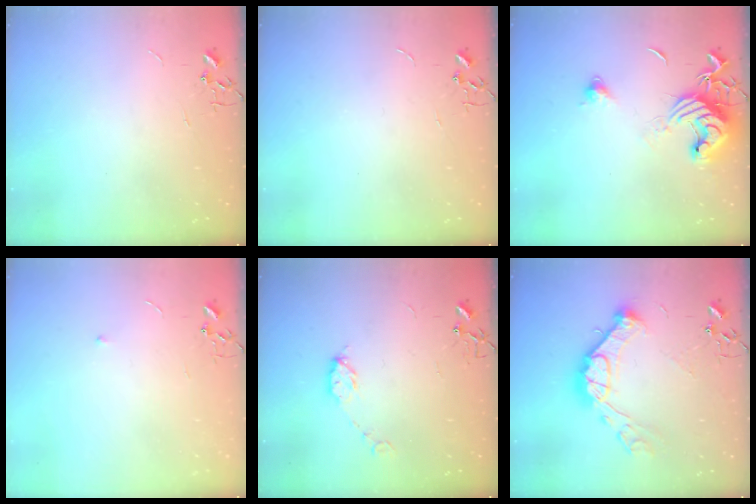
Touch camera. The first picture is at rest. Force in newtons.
{"total": 0.0}
{"total": 13.2, "press": 13.1, "slide": 1.7}
{"total": 4.1, "press": 4.1, "slide": 0.6}
{"total": 6.3, "press": 6.3, "slide": 0.6}
{"total": 15.8, "press": 15.6, "slide": 1.9}